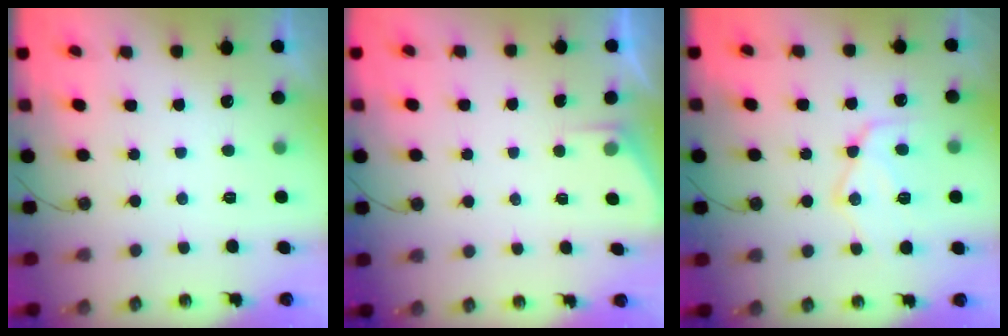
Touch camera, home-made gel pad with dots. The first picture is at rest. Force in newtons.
{"total": 1.4, "press": 1.3, "slide": 0.2}
{"total": 13.5, "press": 13.4, "slide": 1.2}